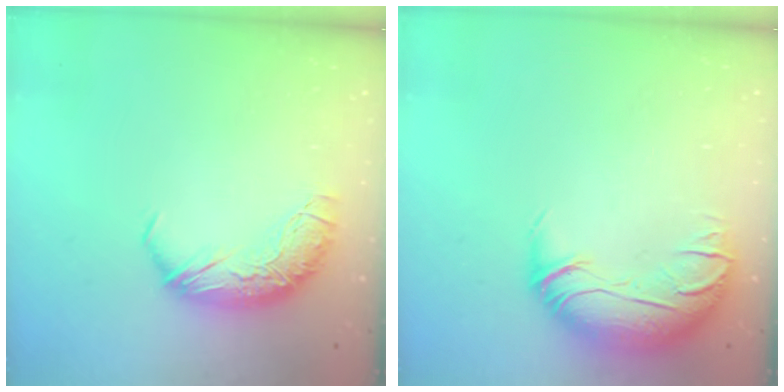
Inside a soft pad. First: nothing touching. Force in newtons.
{"total": 3.0, "press": 1.0, "slide": 2.8}